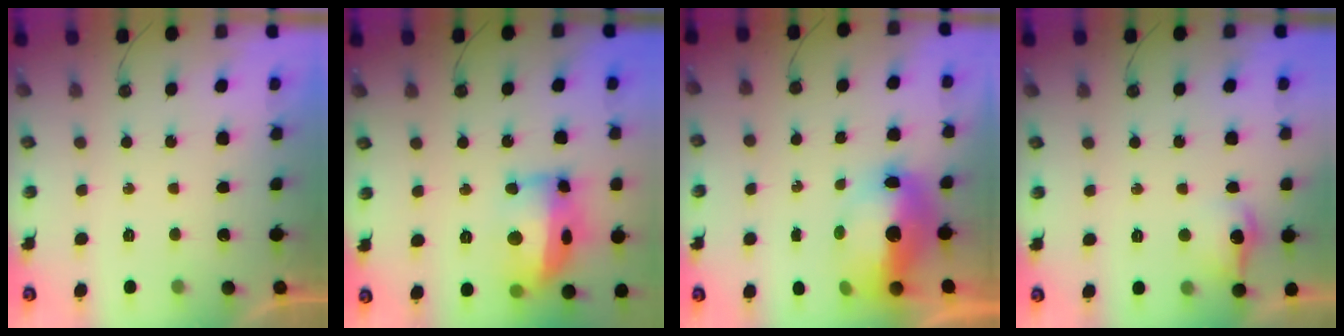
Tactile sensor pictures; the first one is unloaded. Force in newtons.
{"total": 17.3, "press": 17.2, "slide": 1.8}
{"total": 12.7, "press": 12.6, "slide": 1.4}
{"total": 9.6, "press": 9.6, "slide": 0.9}